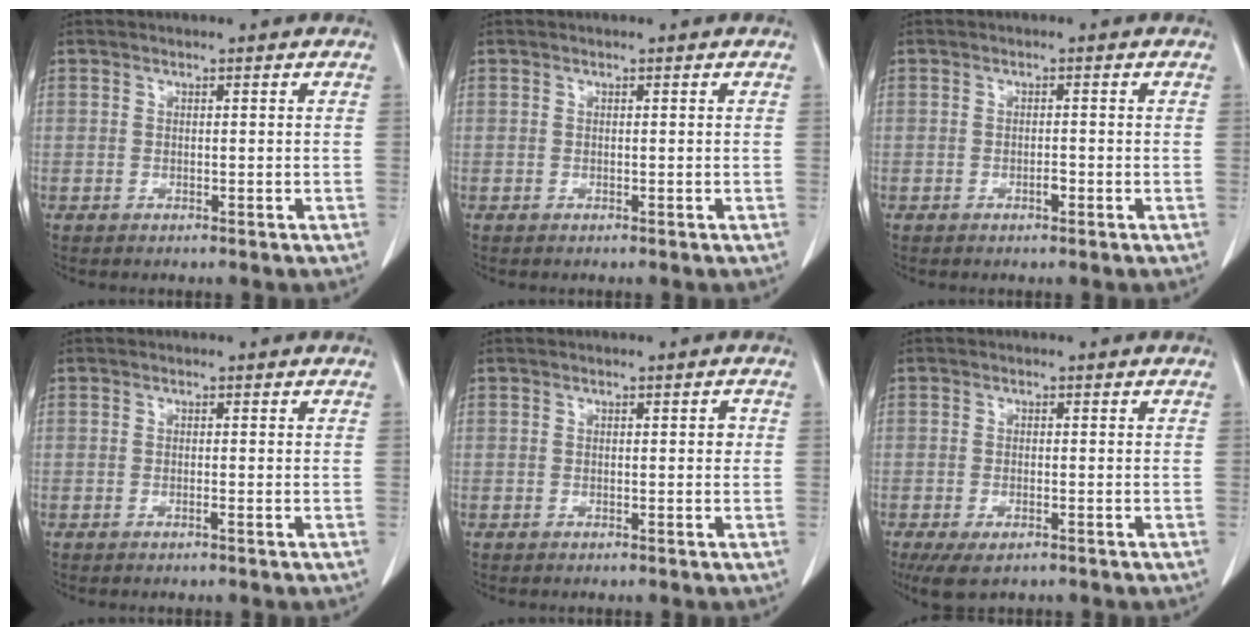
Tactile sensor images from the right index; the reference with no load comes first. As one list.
[{"total": 0.0}, {"total": 1.0, "force": [-0.5, 0.3, 0.7], "torque": [-0.013, 0.000, -0.008]}, {"total": 0.0}, {"total": 1.0, "force": [0.2, 0.4, 0.9], "torque": [-0.010, 0.002, 0.002]}, {"total": 4.8, "force": [-3.0, 1.8, 3.3], "torque": [-0.059, -0.012, -0.047]}]